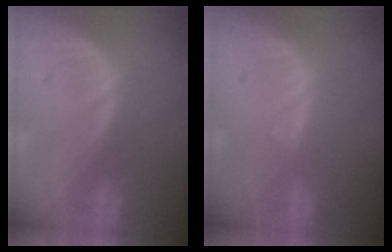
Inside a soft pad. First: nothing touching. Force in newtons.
{"total": 0.6, "press": 0.5, "slide": 0.2}